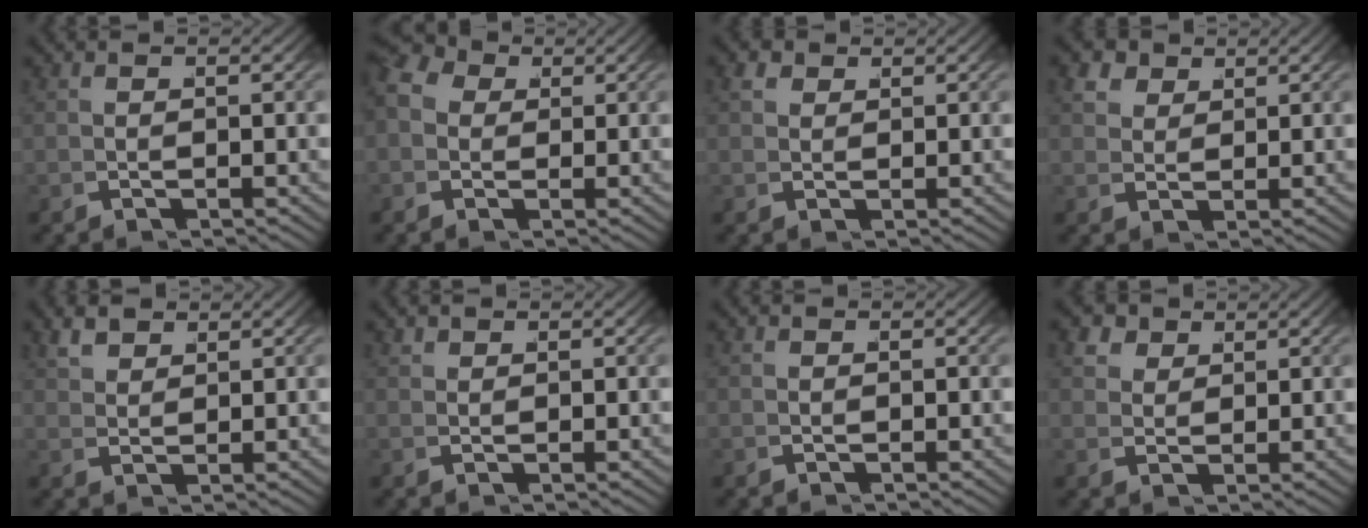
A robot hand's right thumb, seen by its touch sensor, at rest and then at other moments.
{"total": 6.6, "force": [1.8, 5.3, 3.5], "torque": [-0.066, 0.008, 0.015]}
{"total": 1.8, "force": [1.1, 1.3, 0.6], "torque": [-0.018, -0.004, 0.025]}
{"total": 3.3, "force": [2.2, 2.3, 1.0], "torque": [-0.030, -0.003, 0.045]}
{"total": 2.2, "force": [2.2, 0.4, 0.3], "torque": [-0.004, 0.005, 0.048]}
{"total": 0.6, "force": [0.6, 0.3, 0.0], "torque": [0.004, -0.003, 0.017]}
{"total": 0.0}
{"total": 3.0, "force": [2.0, 2.0, 0.9], "torque": [-0.026, -0.004, 0.042]}